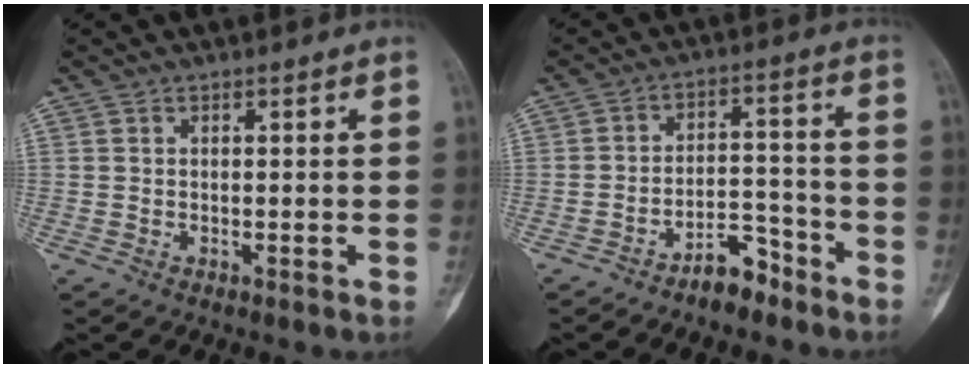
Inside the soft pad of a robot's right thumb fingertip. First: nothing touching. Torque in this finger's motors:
{"motor_torque": [0.95, 0.18, 0.69, -0.88, 0.09]}